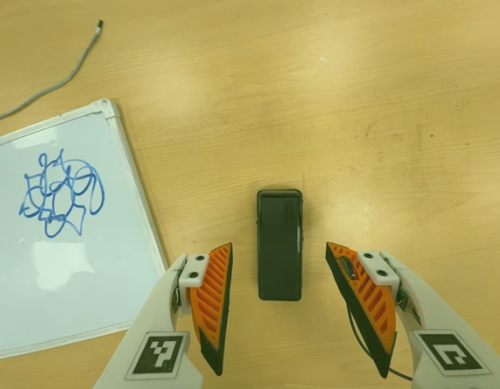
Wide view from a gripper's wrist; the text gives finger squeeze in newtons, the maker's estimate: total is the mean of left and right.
{"total": 0.0}